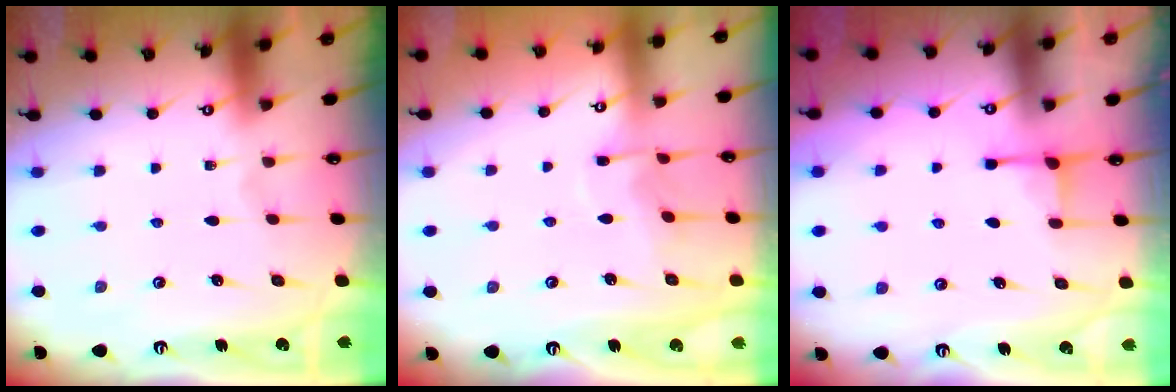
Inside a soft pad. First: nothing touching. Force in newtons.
{"total": 5.1, "press": 5.1, "slide": 0.7}
{"total": 2.5, "press": 2.5, "slide": 0.5}